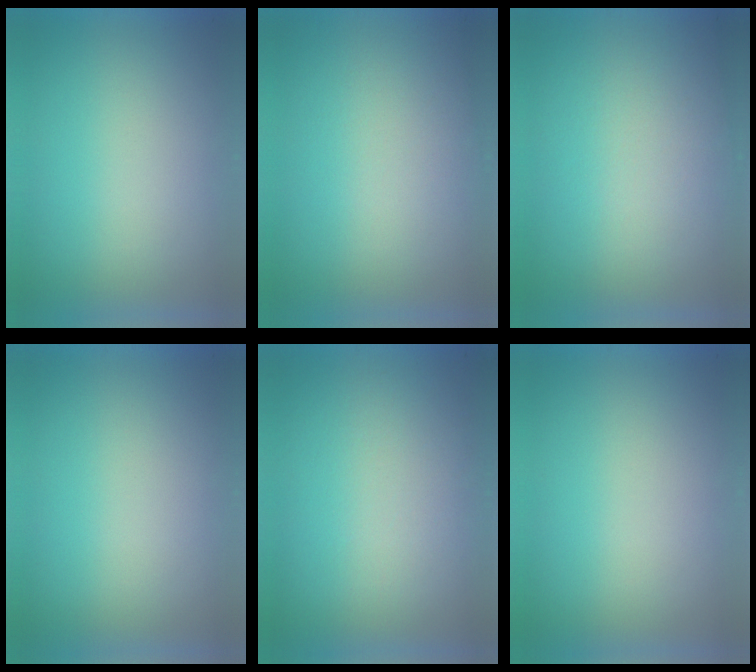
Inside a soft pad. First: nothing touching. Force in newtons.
{"total": 2.4}
{"total": 3.0}
{"total": 0.0}
{"total": 4.4}
{"total": 0.0}